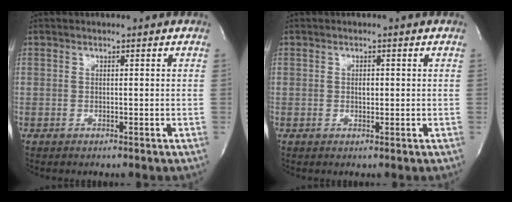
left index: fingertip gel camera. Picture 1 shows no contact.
{"total": 1.2, "force": [-0.1, 0.7, 1.0], "torque": [-0.016, -0.001, -0.001]}